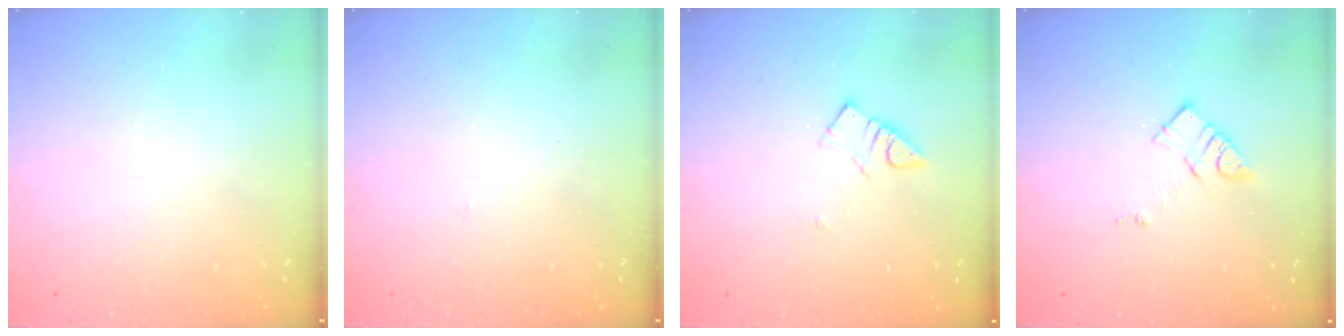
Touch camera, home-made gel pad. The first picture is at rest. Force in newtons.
{"total": 2.8, "press": 2.8, "slide": 0.4}
{"total": 2.8, "press": 2.7, "slide": 0.3}
{"total": 7.4, "press": 7.4, "slide": 0.2}